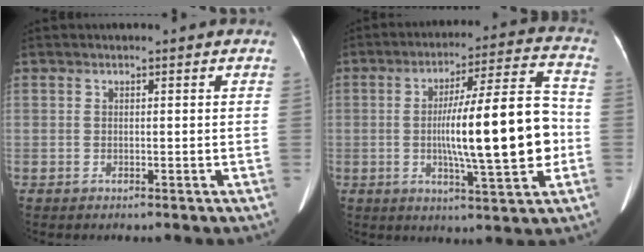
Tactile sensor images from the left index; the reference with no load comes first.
{"total": 16.7, "force": [-2.0, 1.5, 16.5], "torque": [-0.260, 0.015, -0.030]}